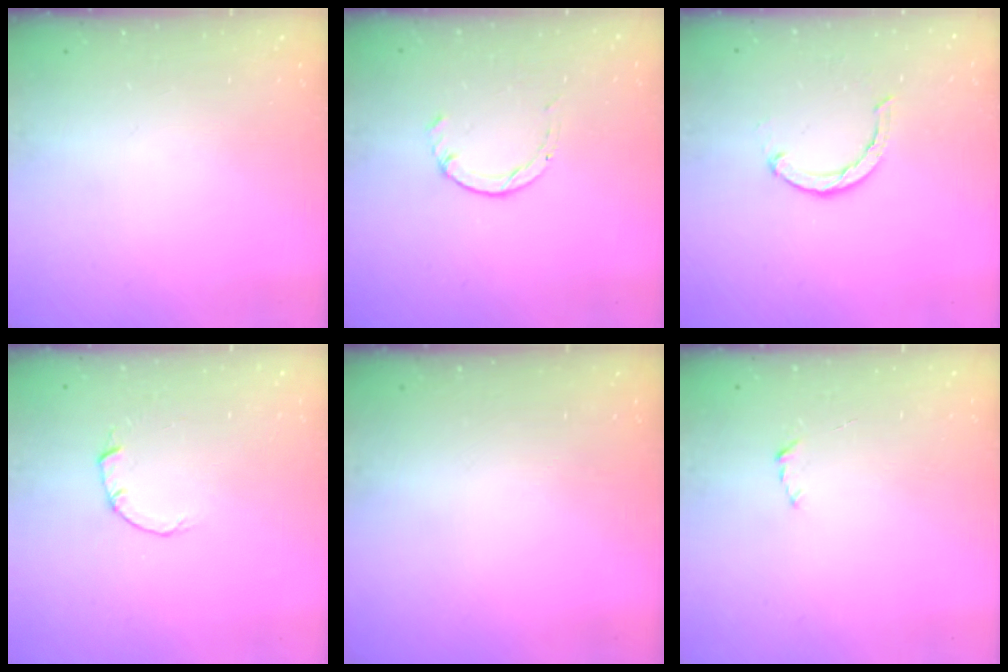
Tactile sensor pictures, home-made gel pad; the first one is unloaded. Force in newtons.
{"total": 1.4, "press": 1.4, "slide": 0.2}
{"total": 2.3, "press": 2.3, "slide": 0.3}
{"total": 2.0, "press": 2.0, "slide": 0.3}
{"total": 0.0}
{"total": 2.2, "press": 2.1, "slide": 0.3}